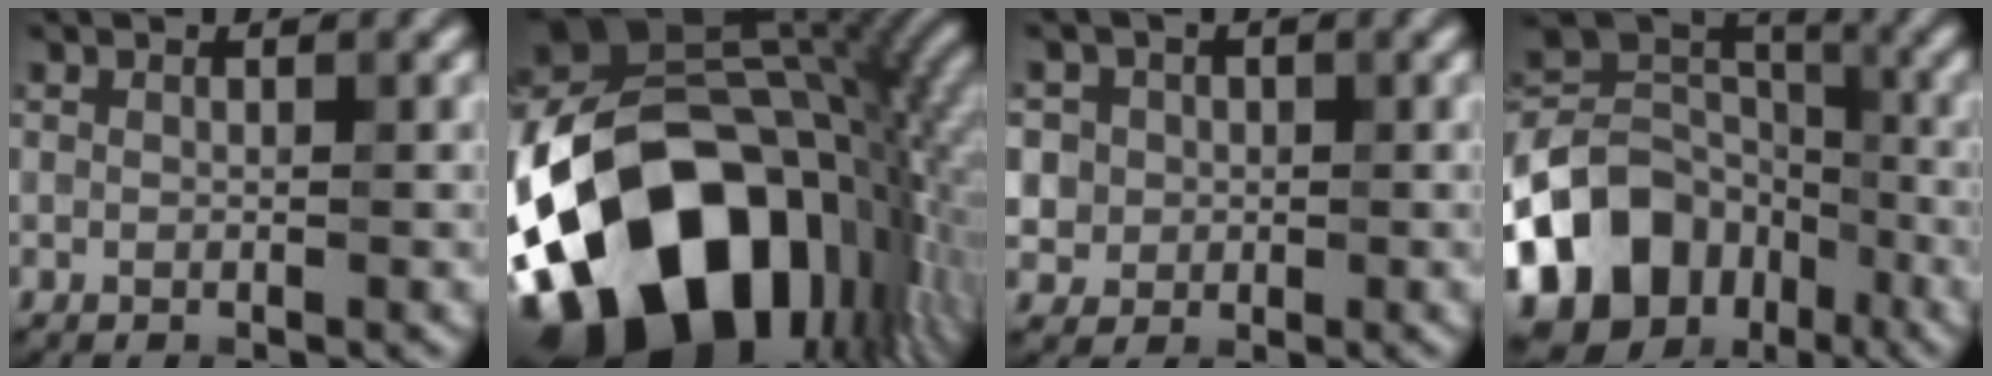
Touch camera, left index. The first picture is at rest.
{"total": 19.5, "force": [-6.8, 12.4, 13.5], "torque": [-0.245, -0.011, -0.116]}
{"total": 4.5, "force": [1.0, 4.2, 1.3], "torque": [-0.015, 0.026, 0.006]}
{"total": 13.4, "force": [-6.8, 10.2, 5.4], "torque": [-0.130, 0.008, -0.113]}